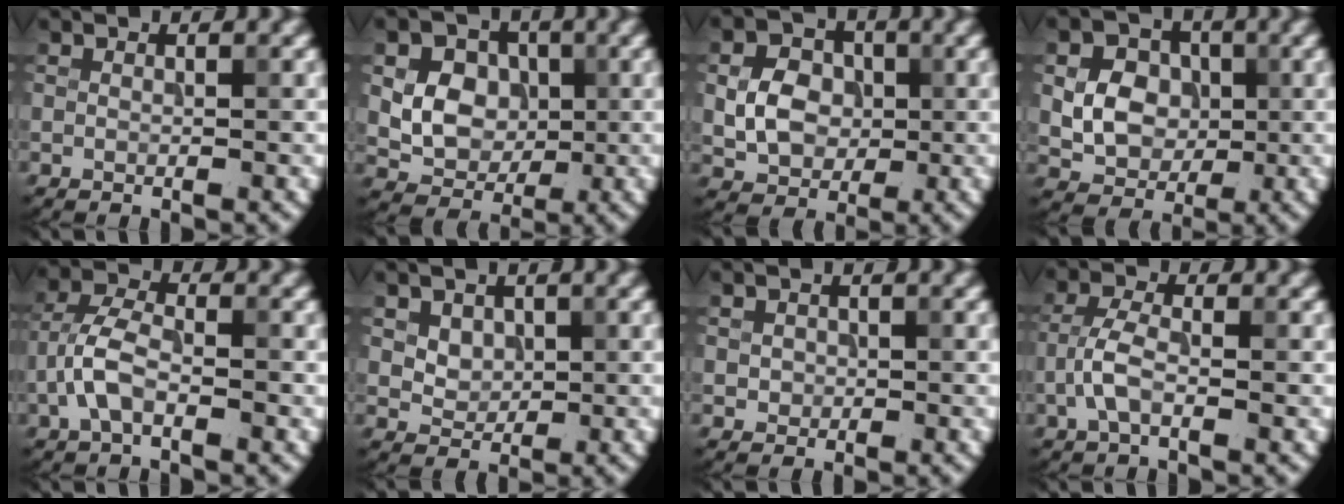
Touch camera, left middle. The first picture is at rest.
{"total": 8.4, "force": [1.8, 7.1, 4.3], "torque": [-0.075, 0.021, 0.030]}
{"total": 4.6, "force": [0.0, 3.8, 2.7], "torque": [-0.046, 0.006, -0.003]}
{"total": 5.6, "force": [0.3, 4.7, 3.1], "torque": [-0.056, 0.007, -0.002]}
{"total": 4.0, "force": [-1.5, 1.9, 3.1], "torque": [-0.063, 0.011, -0.039]}
{"total": 2.8, "force": [1.1, 2.2, 1.4], "torque": [-0.036, -0.006, 0.041]}
{"total": 1.1, "force": [0.0, 1.0, 0.4], "torque": [-0.001, -0.003, 0.001]}
{"total": 2.9, "force": [-1.1, 1.2, 2.5], "torque": [-0.054, 0.007, -0.029]}